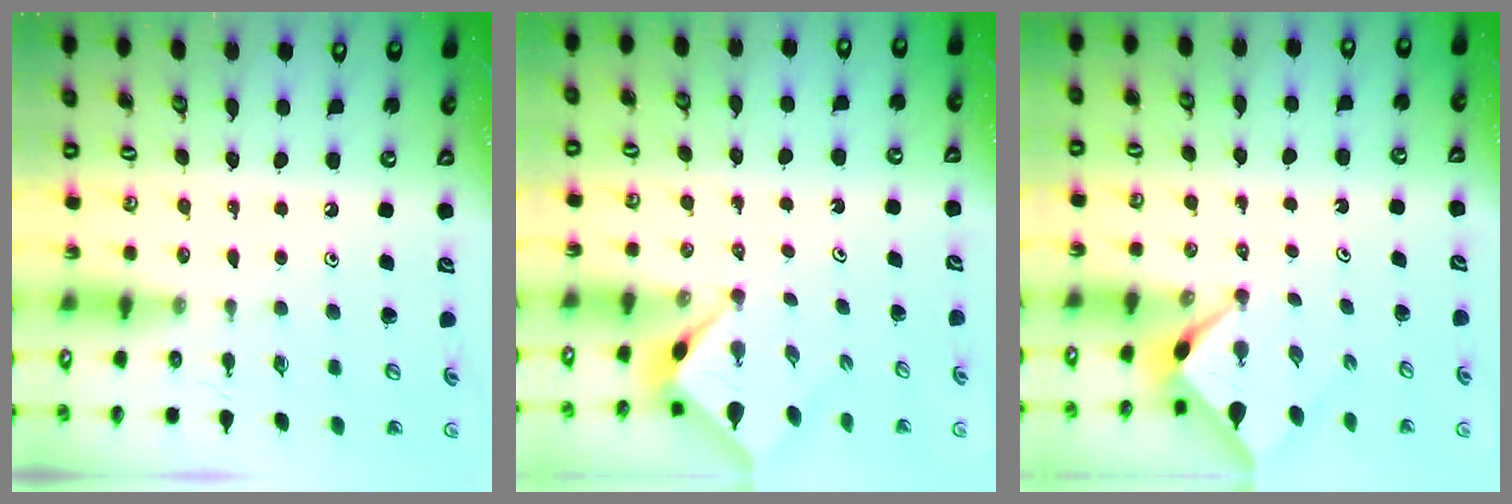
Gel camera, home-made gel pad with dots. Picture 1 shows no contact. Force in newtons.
{"total": 2.6, "press": 2.6, "slide": 0.2}
{"total": 2.6, "press": 2.5, "slide": 0.3}